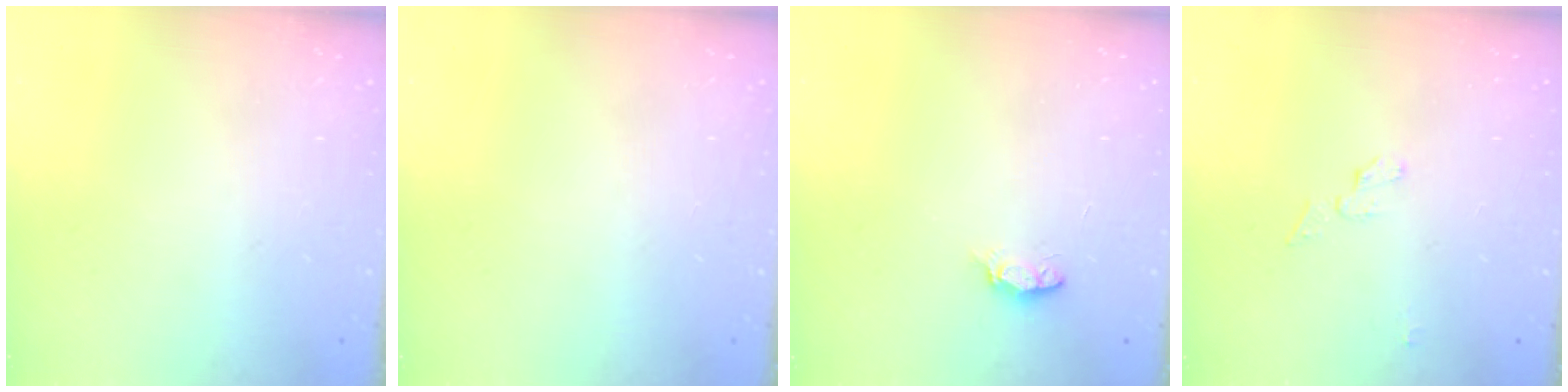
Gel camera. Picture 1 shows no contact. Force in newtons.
{"total": 0.0}
{"total": 3.1, "press": 3.1, "slide": 0.4}
{"total": 3.8, "press": 3.8, "slide": 0.3}